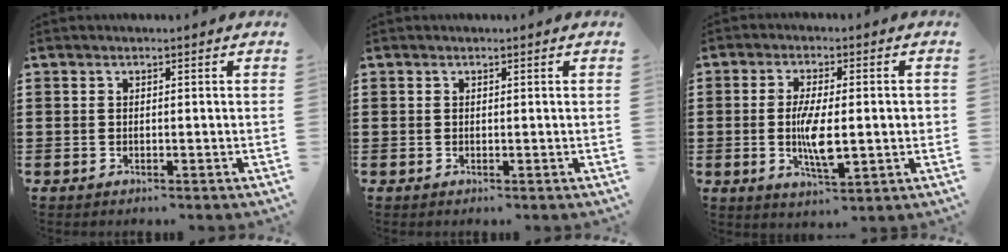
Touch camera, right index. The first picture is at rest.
{"total": 0.0}
{"total": 8.0, "force": [-0.5, 2.2, 7.7], "torque": [-0.146, -0.011, -0.015]}